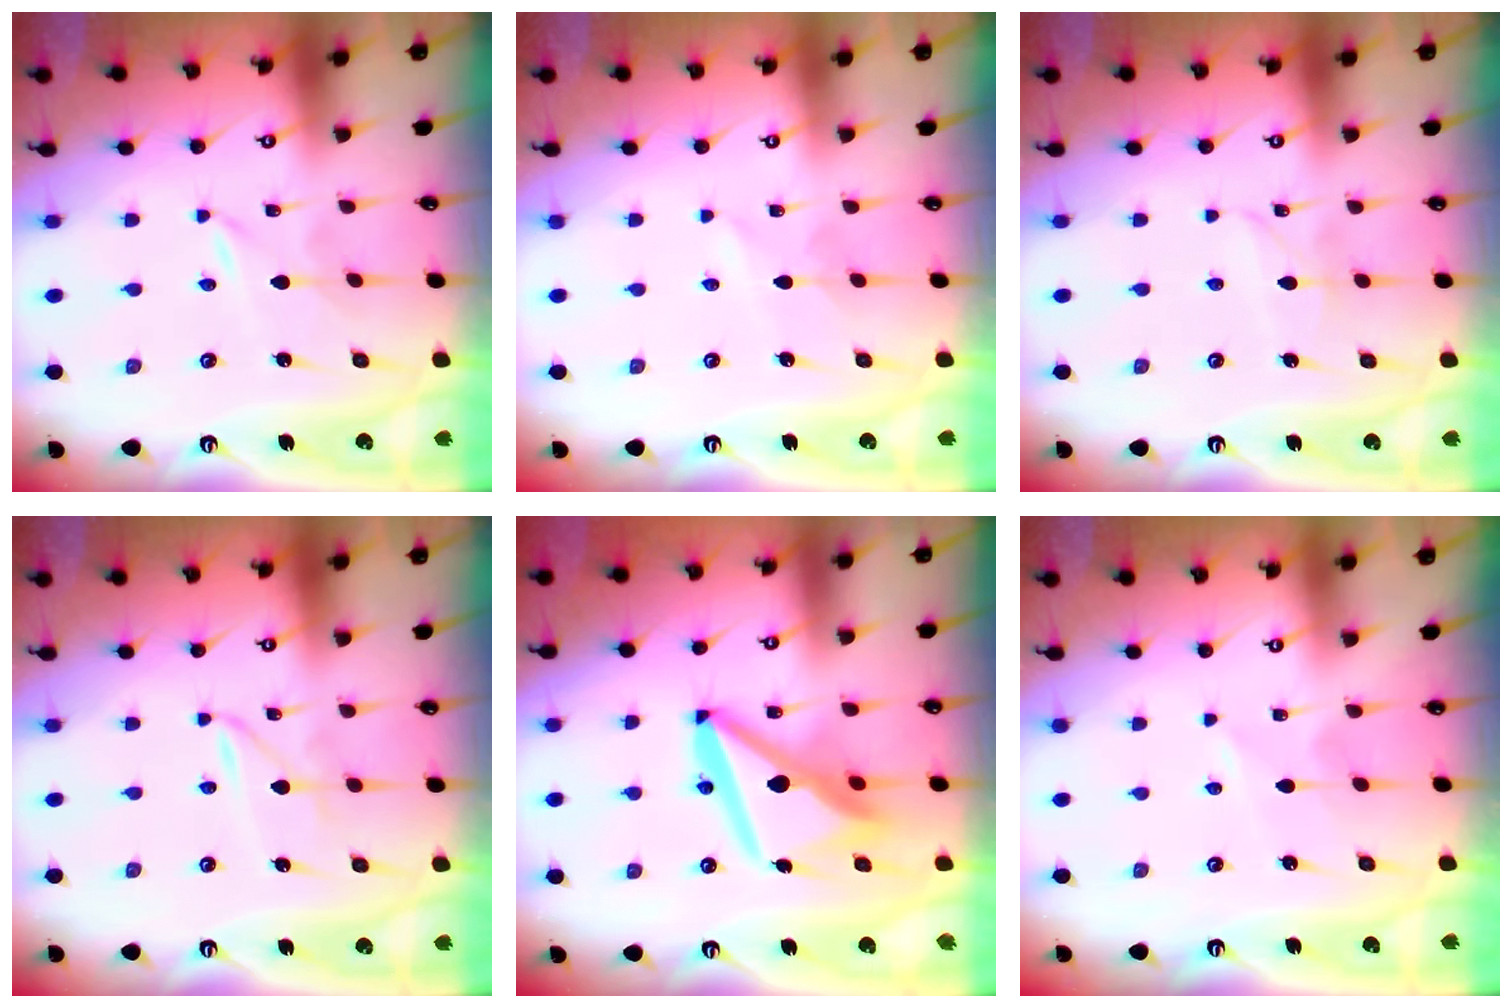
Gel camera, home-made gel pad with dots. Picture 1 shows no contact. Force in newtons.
{"total": 1.5, "press": 1.5, "slide": 0.1}
{"total": 2.6, "press": 2.6, "slide": 0.3}
{"total": 1.5, "press": 1.5, "slide": 0.2}
{"total": 14.4, "press": 14.3, "slide": 1.8}
{"total": 2.1, "press": 2.1, "slide": 0.2}